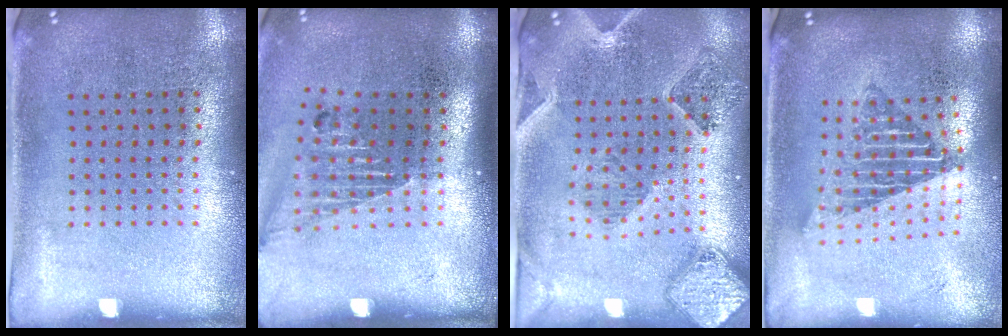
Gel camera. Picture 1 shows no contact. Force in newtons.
{"total": 1.5, "press": 1.2, "slide": 0.9}
{"total": 1.5, "press": 1.4, "slide": 0.3}
{"total": 1.6, "press": 1.4, "slide": 0.9}